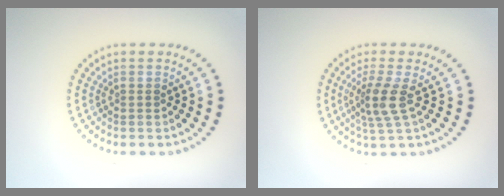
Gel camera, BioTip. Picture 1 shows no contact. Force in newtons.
{"total": 2.8, "press": 2.1, "slide": 1.8}